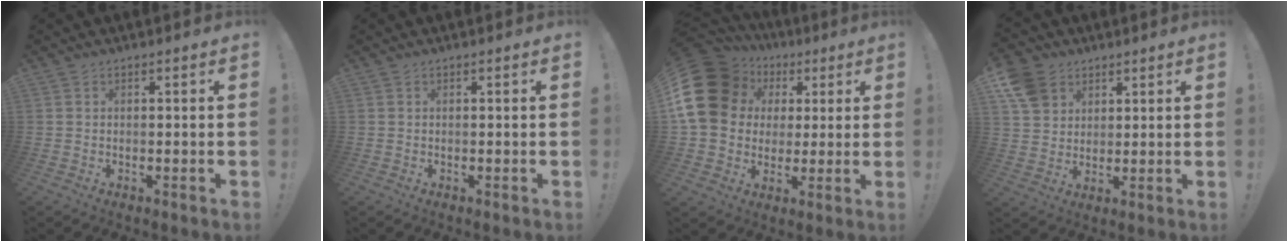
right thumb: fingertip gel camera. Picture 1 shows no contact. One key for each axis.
{"total": 0.0}
{"total": 19.6, "fx": 5.2, "fy": 15.9, "fz": 10.2, "tx": -0.182, "ty": -0.017, "tz": 0.115}
{"total": 9.7, "fx": 5.1, "fy": 7.5, "fz": 3.4, "tx": -0.061, "ty": -0.022, "tz": 0.106}